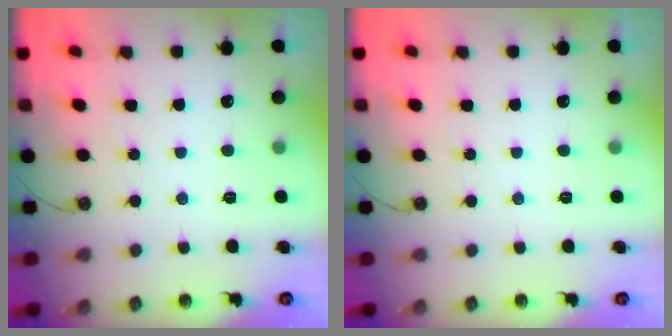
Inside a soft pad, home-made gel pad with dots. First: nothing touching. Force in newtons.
{"total": 0.0}